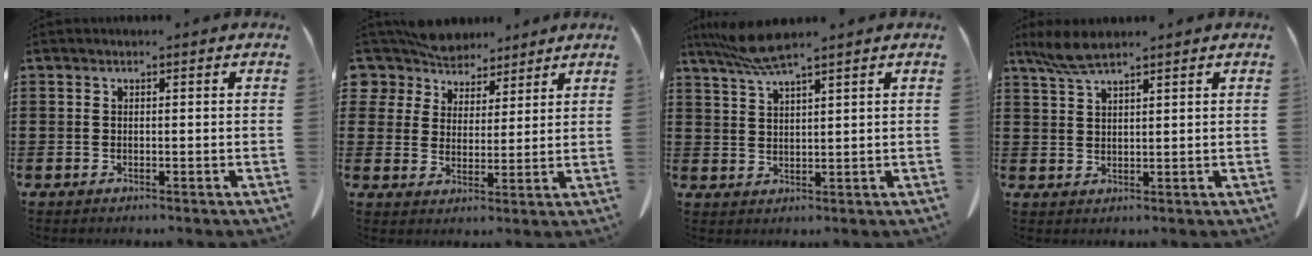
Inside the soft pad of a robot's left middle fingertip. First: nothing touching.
{"total": 7.3, "force": [6.7, 3.0, 0.2], "torque": [-0.044, -0.034, 0.127]}
{"total": 5.3, "force": [4.3, 0.1, 3.2], "torque": [-0.073, -0.010, 0.079]}
{"total": 4.2, "force": [3.2, 0.6, 2.6], "torque": [-0.058, -0.002, 0.060]}